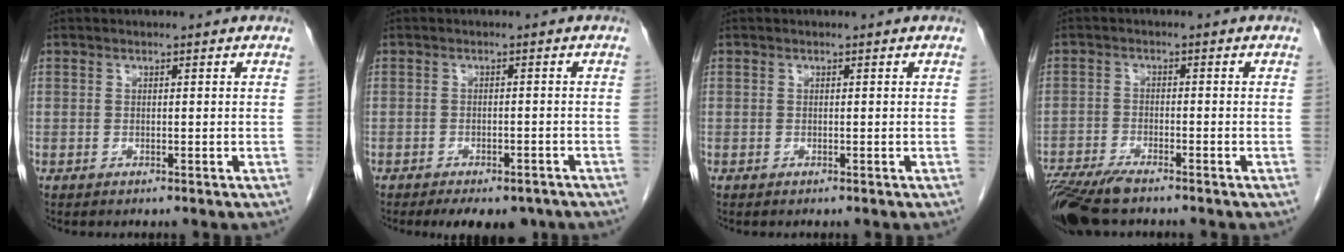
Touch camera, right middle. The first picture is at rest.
{"total": 8.5, "force": [-6.7, 3.6, 3.8], "torque": [-0.048, -0.004, -0.083]}
{"total": 0.0}
{"total": 9.2, "force": [-7.4, 1.9, 5.1], "torque": [-0.089, -0.021, -0.130]}